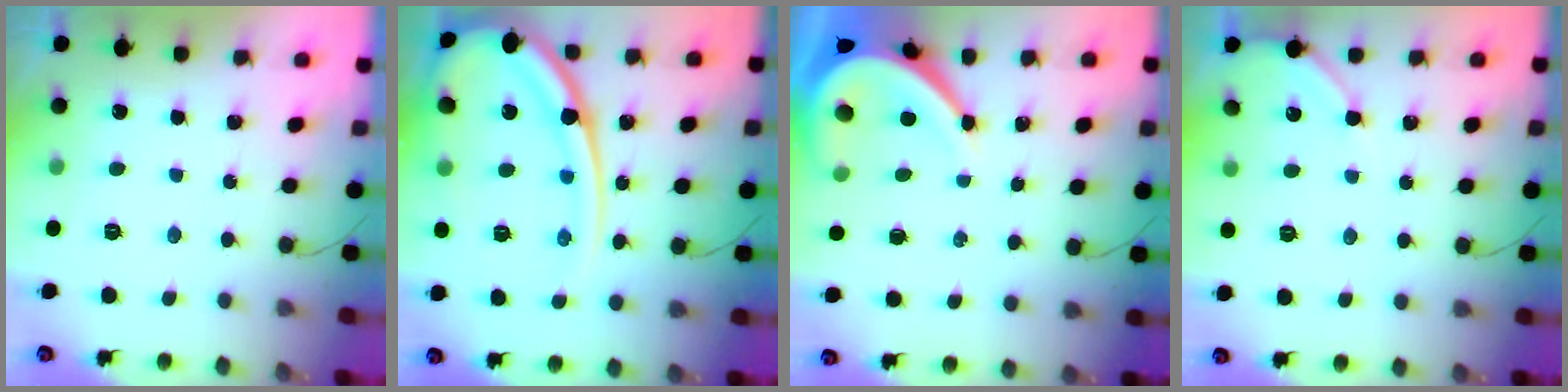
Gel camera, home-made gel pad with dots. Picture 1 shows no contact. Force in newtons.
{"total": 19.4, "press": 19.3, "slide": 2.0}
{"total": 11.2, "press": 11.1, "slide": 1.4}
{"total": 5.4, "press": 5.4, "slide": 0.6}